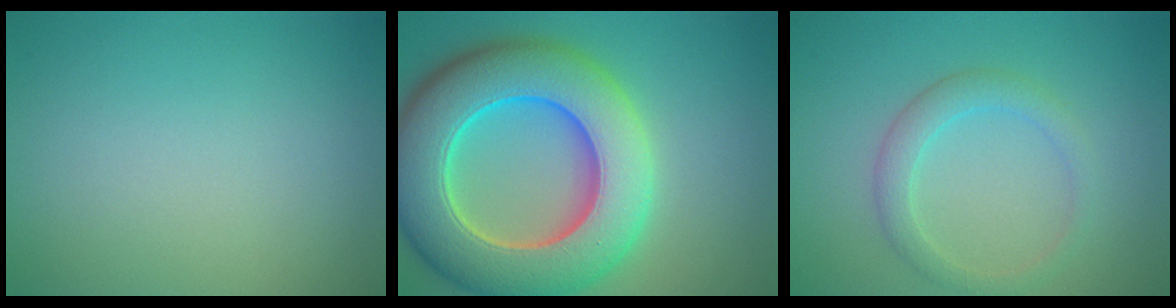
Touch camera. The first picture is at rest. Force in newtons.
{"total": 12.5, "press": 12.5, "slide": 0.7}
{"total": 2.4, "press": 2.4, "slide": 0.1}